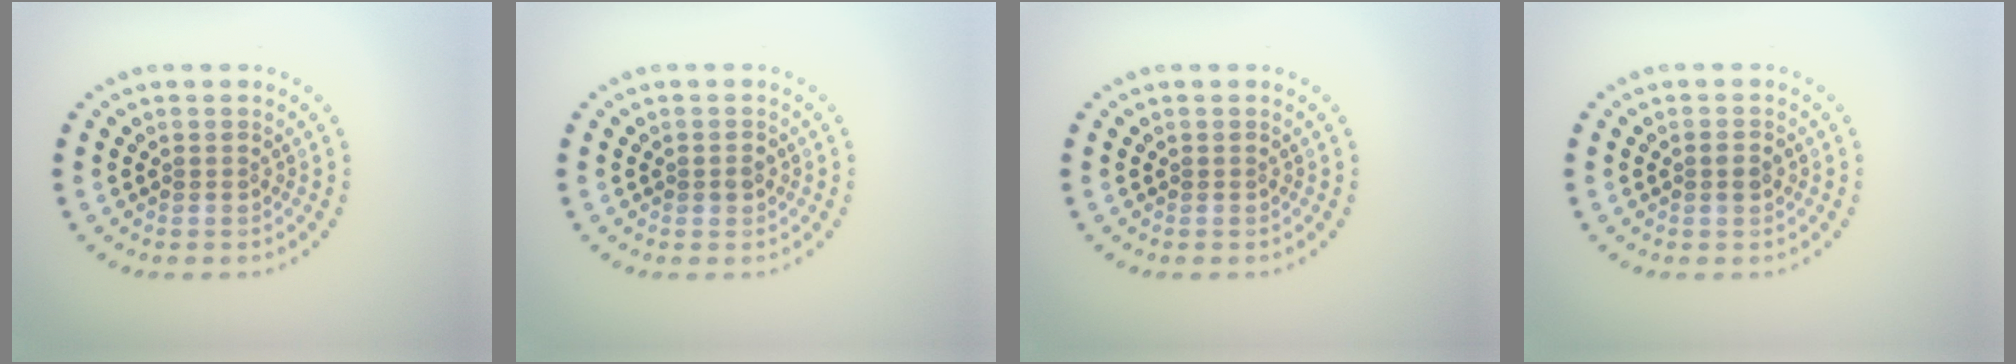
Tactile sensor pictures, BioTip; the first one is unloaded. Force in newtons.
{"total": 0.9, "press": 0.9, "slide": 0.3}
{"total": 0.0}
{"total": 1.1, "press": 1.1, "slide": 0.2}